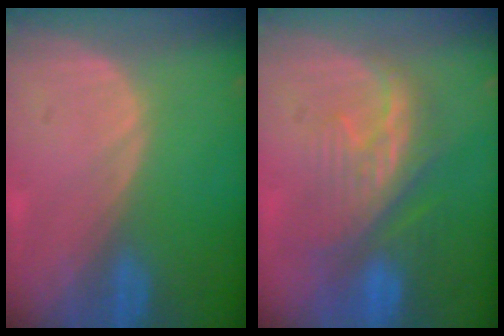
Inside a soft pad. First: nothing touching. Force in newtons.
{"total": 9.0, "press": 8.5, "slide": 3.0}